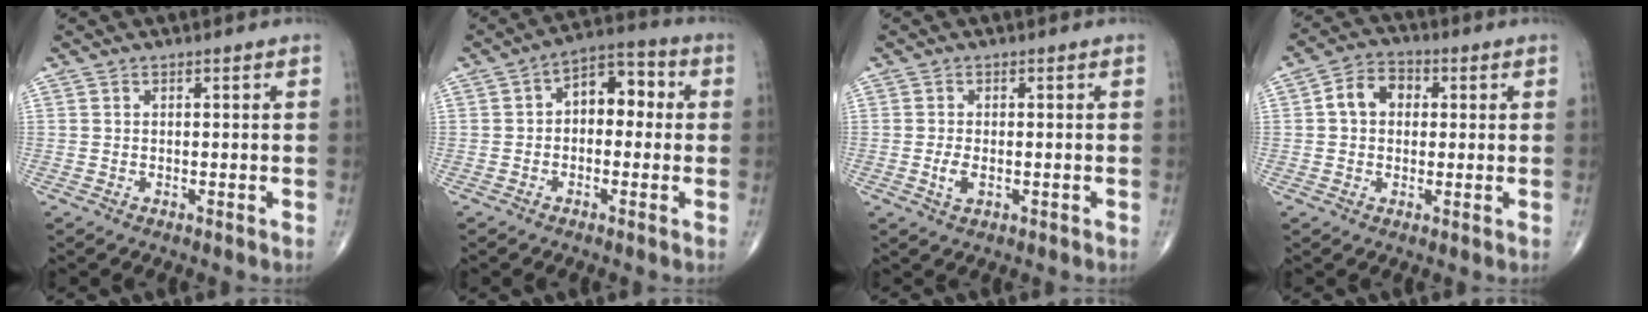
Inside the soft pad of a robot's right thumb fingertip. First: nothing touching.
{"total": 8.2, "force": [0.6, 5.2, 6.3], "torque": [-0.060, 0.032, -0.005]}
{"total": 2.7, "force": [-0.6, 1.3, 2.2], "torque": [-0.048, -0.004, -0.012]}
{"total": 6.7, "force": [1.0, 5.1, 4.2], "torque": [-0.057, 0.018, 0.007]}